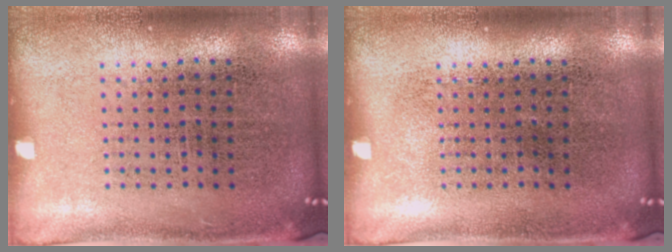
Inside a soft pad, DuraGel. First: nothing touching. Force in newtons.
{"total": 0.0}